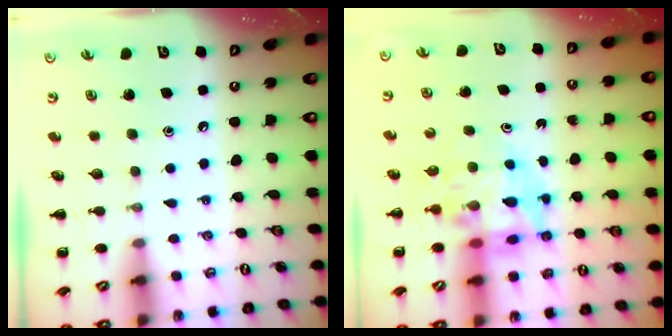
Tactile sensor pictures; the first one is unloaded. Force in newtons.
{"total": 10.5, "press": 10.0, "slide": 3.1}